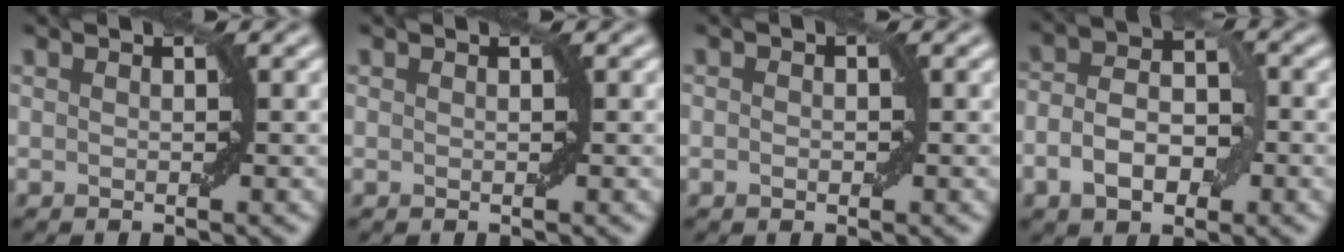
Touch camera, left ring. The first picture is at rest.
{"total": 0.0}
{"total": 0.8, "force": [-0.1, 0.6, 0.6], "torque": [-0.007, 0.002, -0.001]}
{"total": 5.2, "force": [-1.6, 3.0, 3.9], "torque": [-0.067, 0.008, -0.032]}